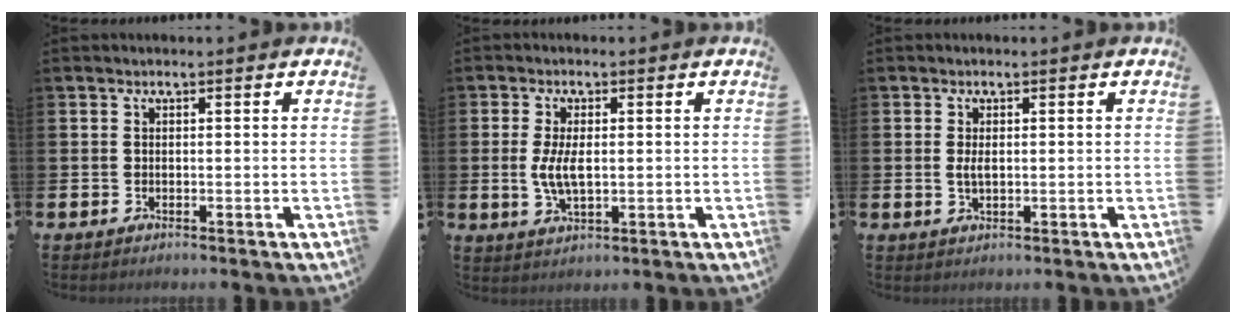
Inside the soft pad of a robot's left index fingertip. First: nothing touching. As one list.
[{"total": 4.4, "force": [0.2, 2.0, 4.0], "torque": [-0.079, 0.001, -0.001]}, {"total": 1.8, "force": [0.2, 0.8, 1.6], "torque": [-0.027, 0.001, 0.000]}]